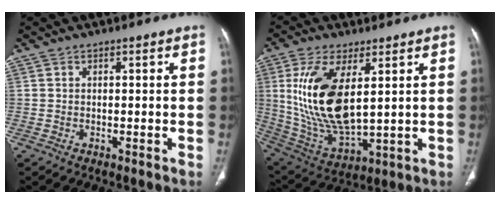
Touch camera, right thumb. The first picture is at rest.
{"total": 18.0, "force": [4.0, 8.0, 15.6], "torque": [-0.314, -0.025, 0.093]}